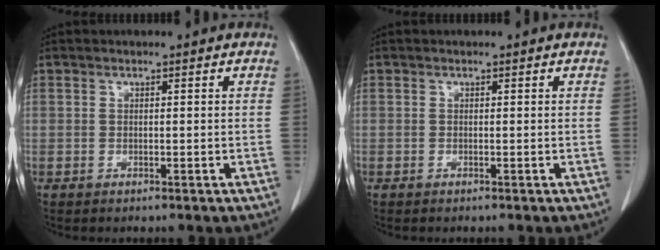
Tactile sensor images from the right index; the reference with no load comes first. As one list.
[{"total": 0.0}]